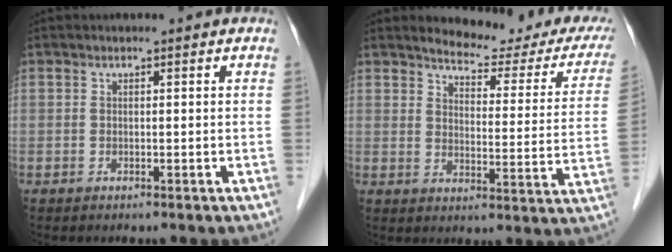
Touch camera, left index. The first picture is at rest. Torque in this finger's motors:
{"motor_torque": [0.62, -0.75, 0.01, 0.02]}